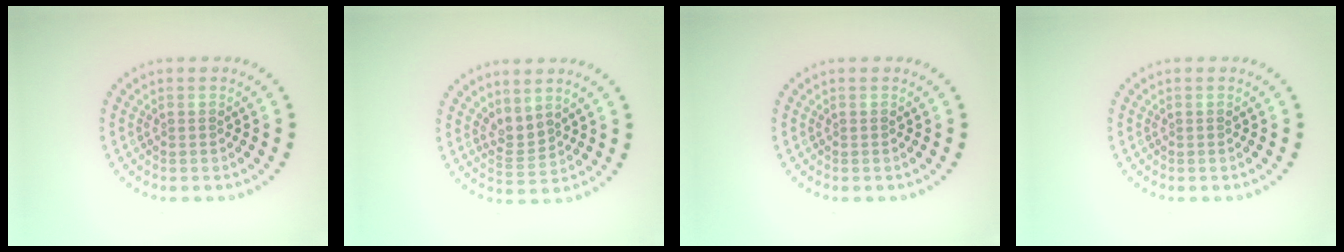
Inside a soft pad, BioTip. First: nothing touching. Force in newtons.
{"total": 1.8, "press": 1.4, "slide": 1.1}
{"total": 0.0}
{"total": 0.0}